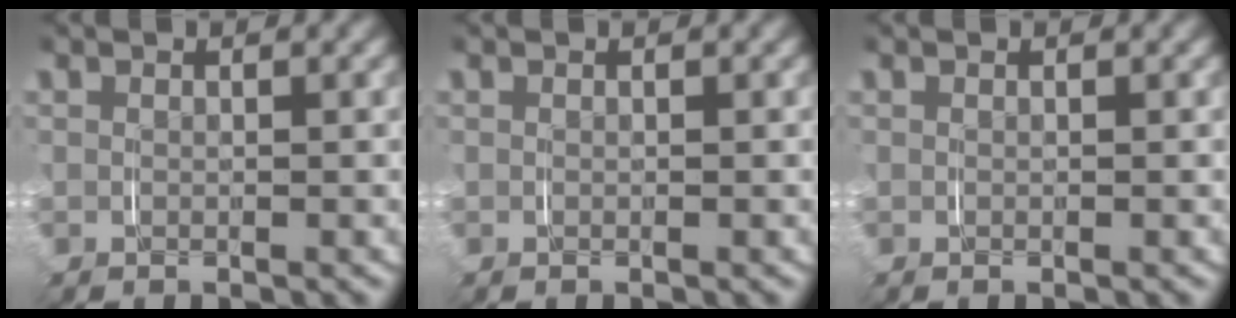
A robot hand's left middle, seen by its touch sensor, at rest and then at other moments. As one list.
[{"total": 0.0}, {"total": 0.0}]